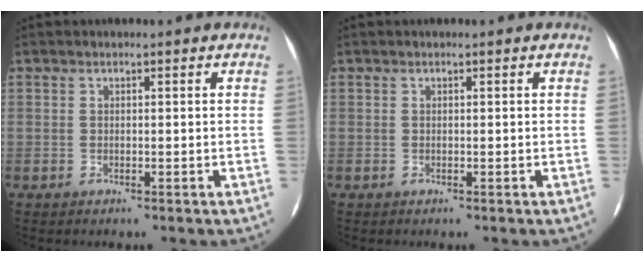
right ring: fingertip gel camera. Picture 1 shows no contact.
{"total": 0.0}